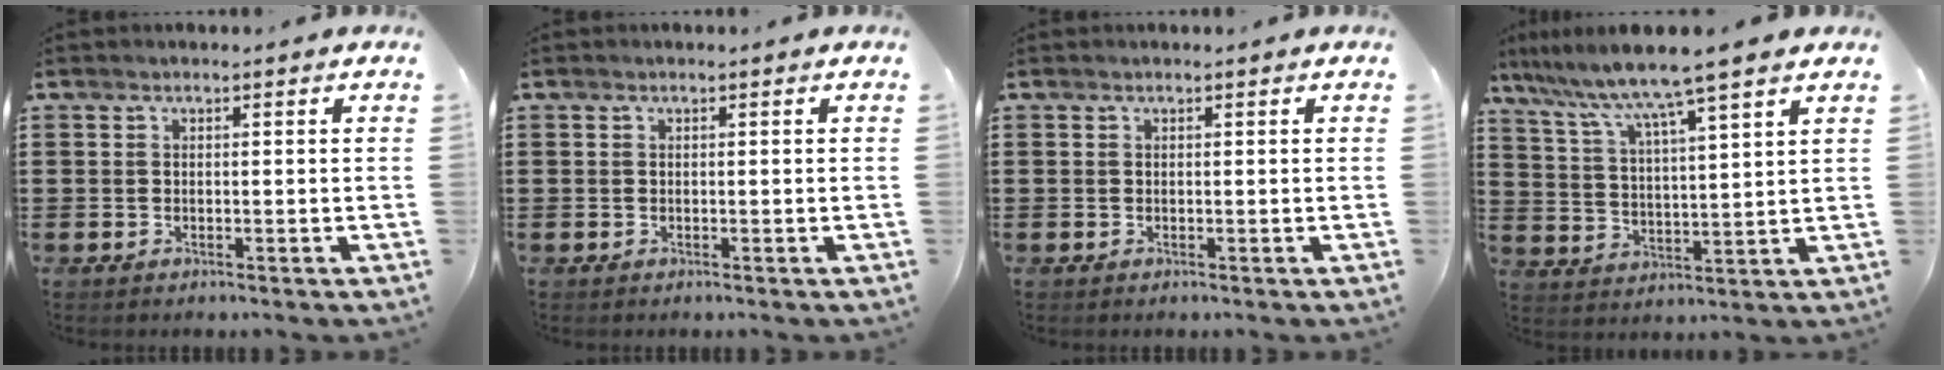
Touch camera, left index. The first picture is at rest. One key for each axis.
{"total": 0.0}
{"total": 0.0}
{"total": 7.4, "fx": 6.4, "fy": -0.9, "fz": 3.8, "tx": -0.099, "ty": -0.044, "tz": 0.101}